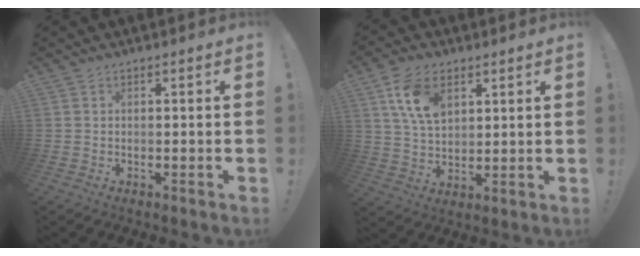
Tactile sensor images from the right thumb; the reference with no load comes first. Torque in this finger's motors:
{"motor_torque": [1.38, 1.23, 1.02, 0.17, 0.06]}